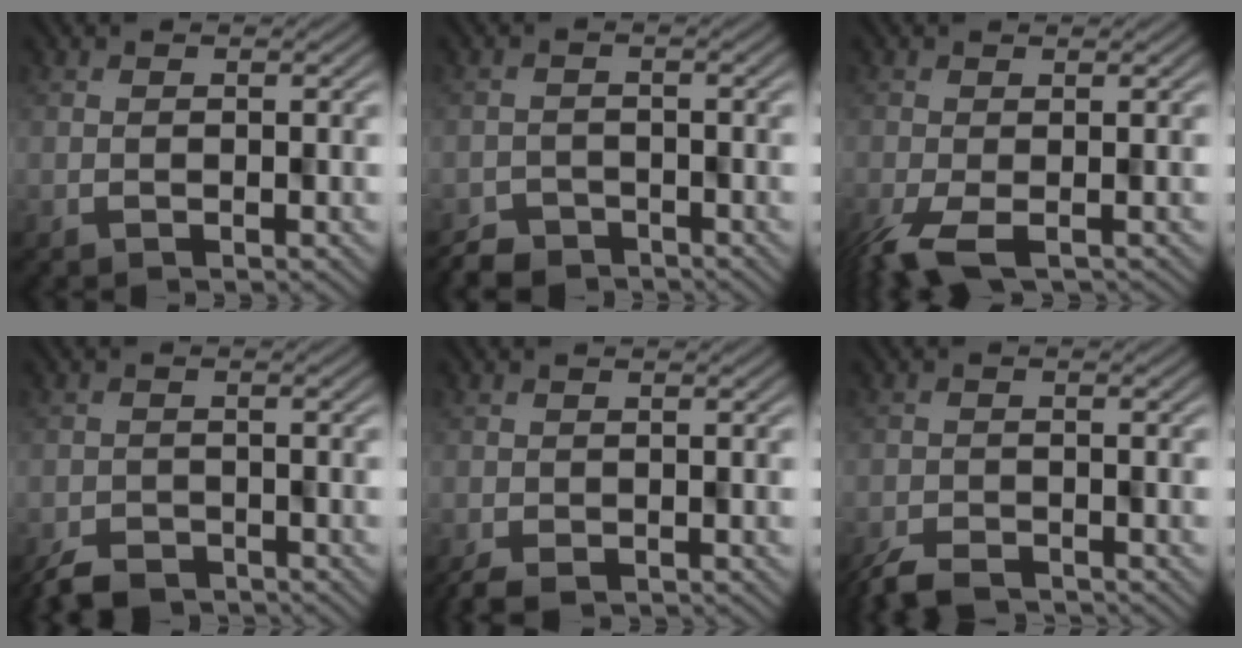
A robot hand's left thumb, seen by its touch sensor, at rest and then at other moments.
{"total": 3.3, "force": [-3.1, 1.2, 0.0], "torque": [0.003, -0.011, -0.050]}
{"total": 5.7, "force": [-2.9, 1.9, 4.5], "torque": [-0.088, -0.018, -0.049]}
{"total": 4.0, "force": [-3.5, 1.5, 1.1], "torque": [-0.020, -0.014, -0.059]}
{"total": 2.6, "force": [-2.0, 1.0, 1.5], "torque": [-0.029, -0.010, -0.027]}
{"total": 4.2, "force": [-3.8, 1.1, 1.4], "torque": [-0.028, -0.016, -0.066]}